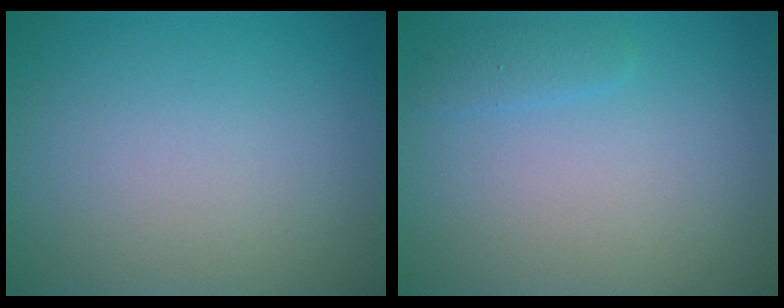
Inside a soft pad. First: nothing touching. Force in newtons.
{"total": 1.1, "press": 1.1, "slide": 0.1}